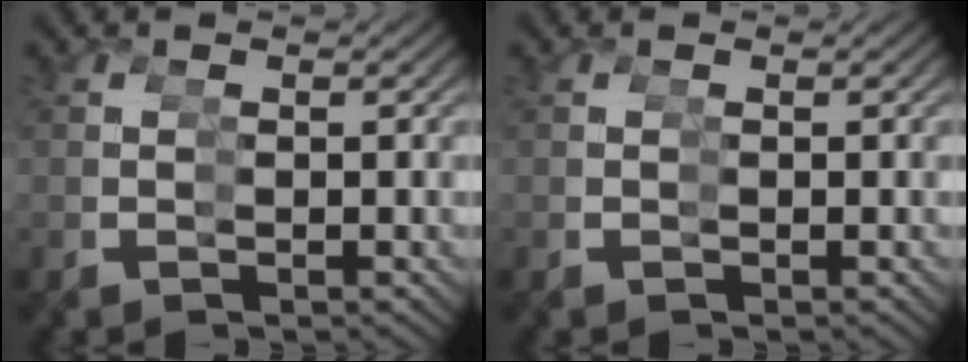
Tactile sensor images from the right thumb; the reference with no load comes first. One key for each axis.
{"total": 0.0}